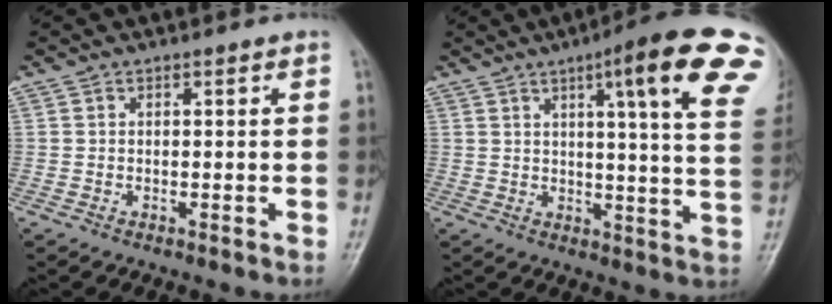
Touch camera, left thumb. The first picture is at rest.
{"total": 19.2, "force": [9.3, 2.5, 16.6], "torque": [-0.201, -0.029, 0.106]}